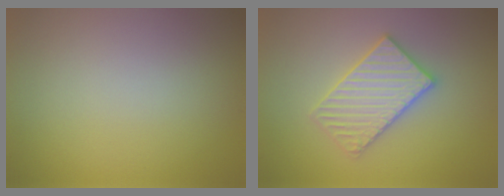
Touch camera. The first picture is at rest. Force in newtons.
{"total": 3.7, "press": 3.7, "slide": 0.6}